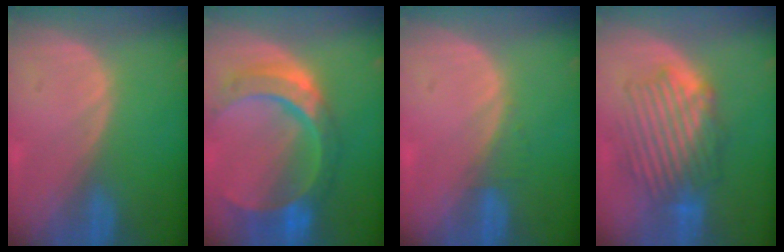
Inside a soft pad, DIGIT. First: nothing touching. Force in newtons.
{"total": 10.9, "press": 9.2, "slide": 6.0}
{"total": 1.2, "press": 1.1, "slide": 0.4}
{"total": 8.6, "press": 8.3, "slide": 2.0}